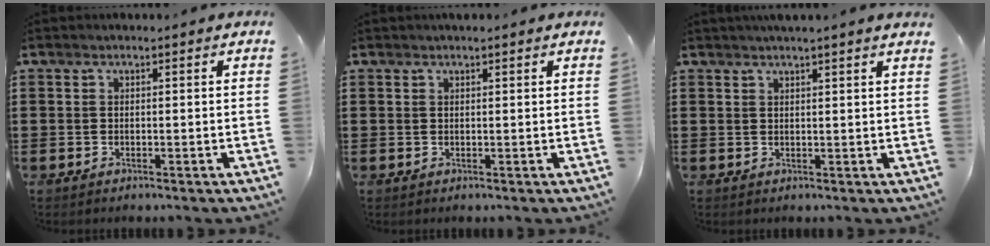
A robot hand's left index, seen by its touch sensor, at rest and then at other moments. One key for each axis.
{"total": 0.9, "fx": 0.8, "fy": 0.0, "fz": 0.5, "tx": -0.011, "ty": 0.001, "tz": 0.015}
{"total": 2.0, "fx": 1.8, "fy": -0.4, "fz": 0.7, "tx": -0.015, "ty": 0.001, "tz": 0.035}